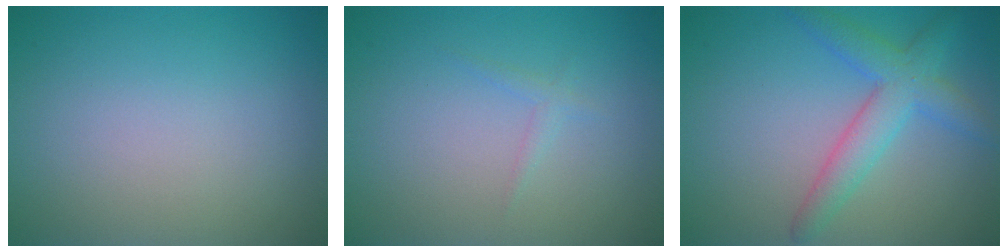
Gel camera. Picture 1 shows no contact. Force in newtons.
{"total": 0.8, "press": 0.8, "slide": 0.1}
{"total": 2.9, "press": 2.9, "slide": 0.2}